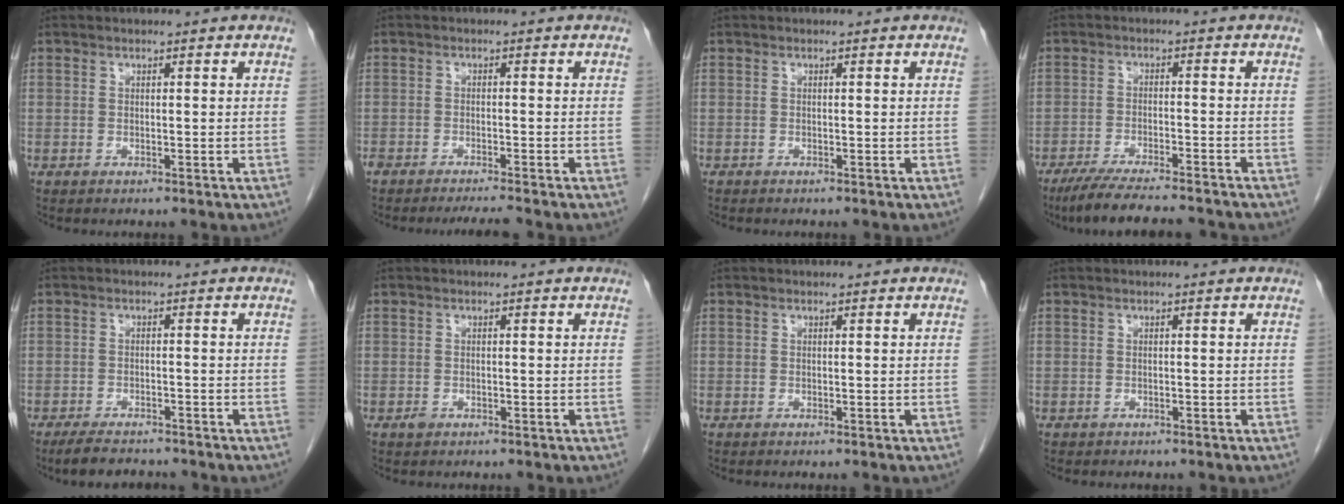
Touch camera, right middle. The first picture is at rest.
{"total": 3.5, "force": [-3.2, -0.4, 1.3], "torque": [-0.018, -0.011, -0.054]}
{"total": 0.0}
{"total": 11.8, "force": [-10.3, 1.1, 5.6], "torque": [-0.087, -0.017, -0.160]}
{"total": 5.2, "force": [-4.5, 1.4, 2.0], "torque": [-0.039, -0.010, -0.073]}
{"total": 0.8, "force": [-0.4, 0.5, 0.3], "torque": [-0.005, 0.001, -0.005]}
{"total": 0.0}
{"total": 0.5, "force": [-0.4, 0.3, 0.0], "torque": [-0.013, 0.002, -0.006]}